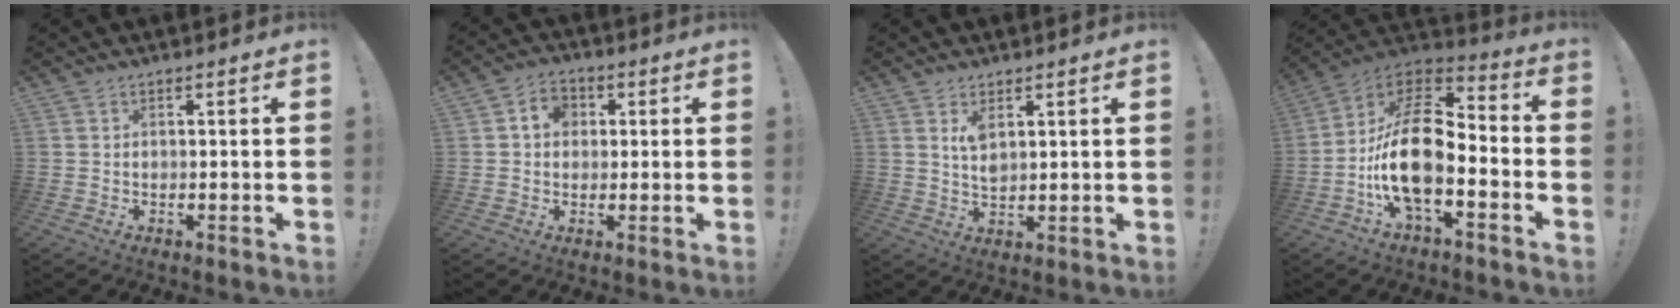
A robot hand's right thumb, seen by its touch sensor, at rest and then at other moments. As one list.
[{"total": 6.2, "force": [1.1, 5.1, 3.3], "torque": [-0.053, 0.010, 0.020]}, {"total": 4.0, "force": [2.3, 1.6, 2.9], "torque": [-0.051, -0.010, 0.039]}, {"total": 18.9, "force": [-4.6, 9.0, 15.9], "torque": [-0.311, 0.022, -0.077]}]